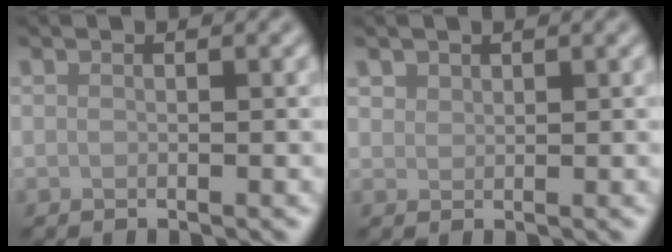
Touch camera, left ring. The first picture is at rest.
{"total": 1.0, "force": [0.8, 0.6, 0.0], "torque": [-0.002, -0.001, 0.019]}